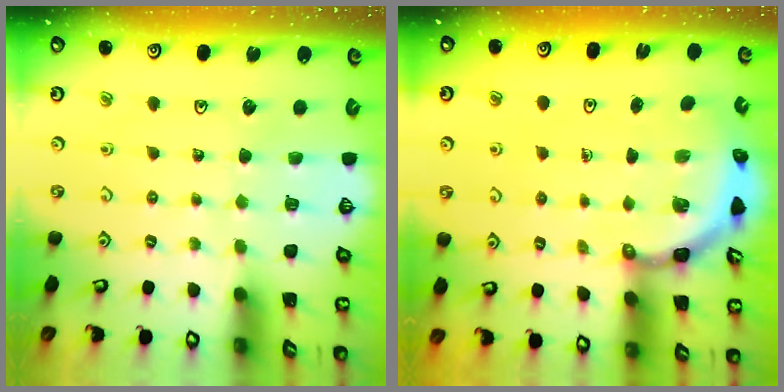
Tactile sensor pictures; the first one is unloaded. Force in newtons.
{"total": 4.1, "press": 3.9, "slide": 1.3}